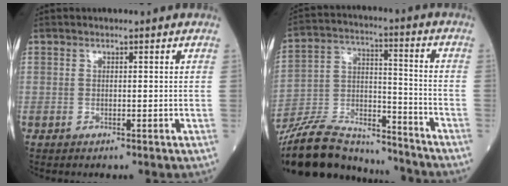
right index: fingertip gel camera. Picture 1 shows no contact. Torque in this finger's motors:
{"motor_torque": [-1.33, -0.70, -1.05, -0.21]}